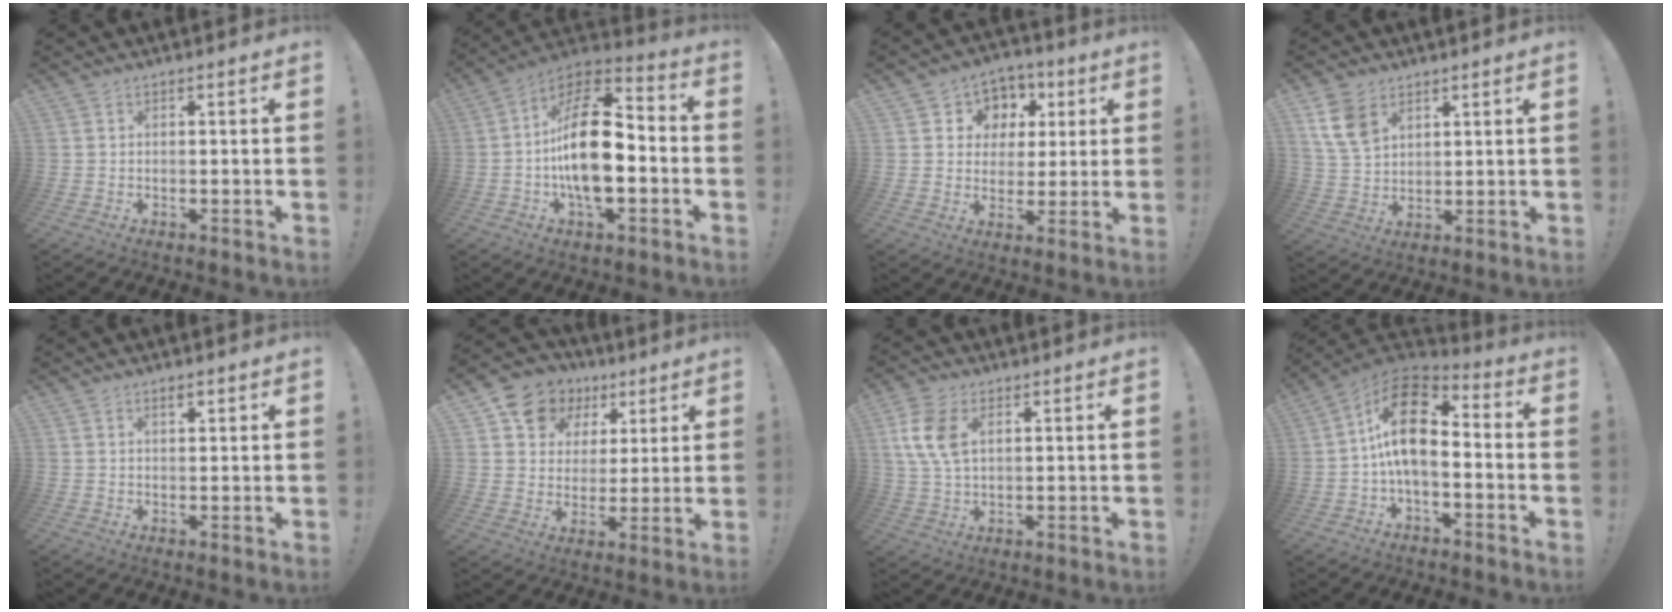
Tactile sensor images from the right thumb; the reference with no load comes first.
{"total": 20.8, "force": [-2.5, 10.4, 17.8], "torque": [-0.310, 0.013, -0.042]}
{"total": 8.3, "force": [1.9, 7.8, 2.0], "torque": [-0.021, -0.015, 0.041]}
{"total": 9.7, "force": [5.2, 6.4, 5.0], "torque": [-0.094, -0.016, 0.104]}
{"total": 1.9, "force": [1.3, 0.7, 1.3], "torque": [-0.012, -0.006, 0.019]}
{"total": 12.6, "force": [6.2, 10.1, 4.5], "torque": [-0.057, -0.037, 0.117]}
{"total": 10.5, "force": [3.5, 6.4, 7.6], "torque": [-0.147, -0.001, 0.066]}
{"total": 16.0, "force": [1.6, 9.1, 13.1], "torque": [-0.247, 0.000, 0.029]}